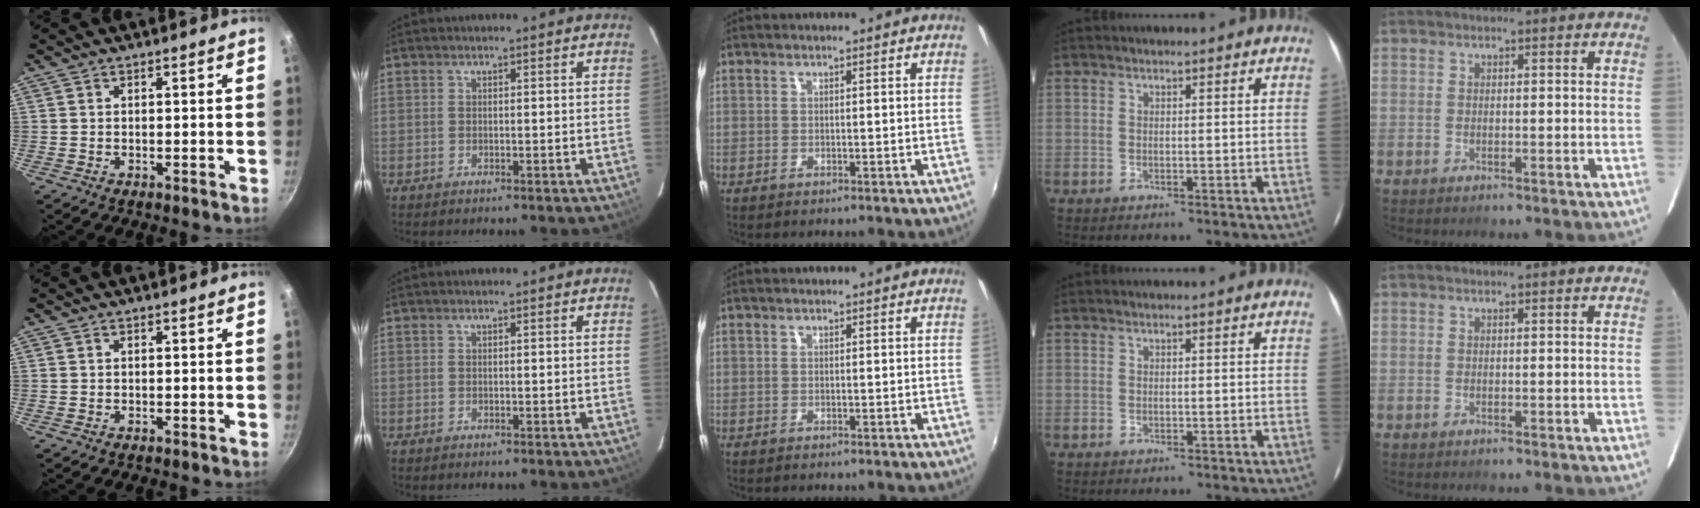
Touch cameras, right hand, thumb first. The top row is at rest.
{}